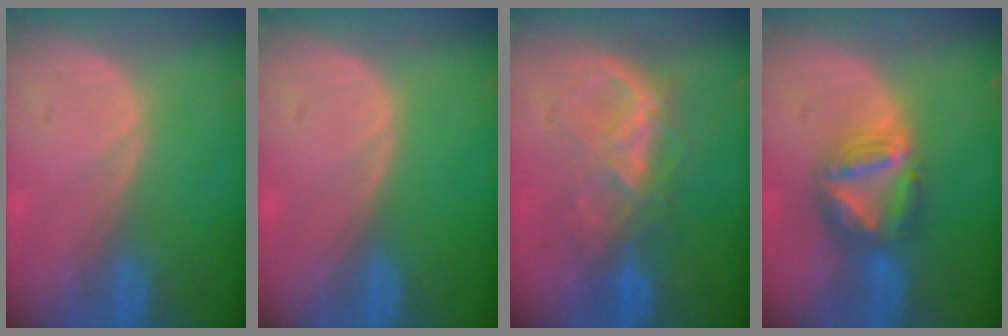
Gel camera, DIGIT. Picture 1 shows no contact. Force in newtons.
{"total": 0.0}
{"total": 6.4, "press": 6.4, "slide": 0.7}
{"total": 7.7, "press": 6.6, "slide": 4.0}